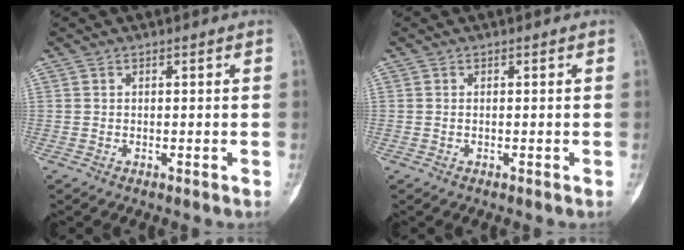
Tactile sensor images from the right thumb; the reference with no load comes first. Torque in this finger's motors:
{"motor_torque": [-0.03, -0.03, 0.13, 0.07, 0.04]}